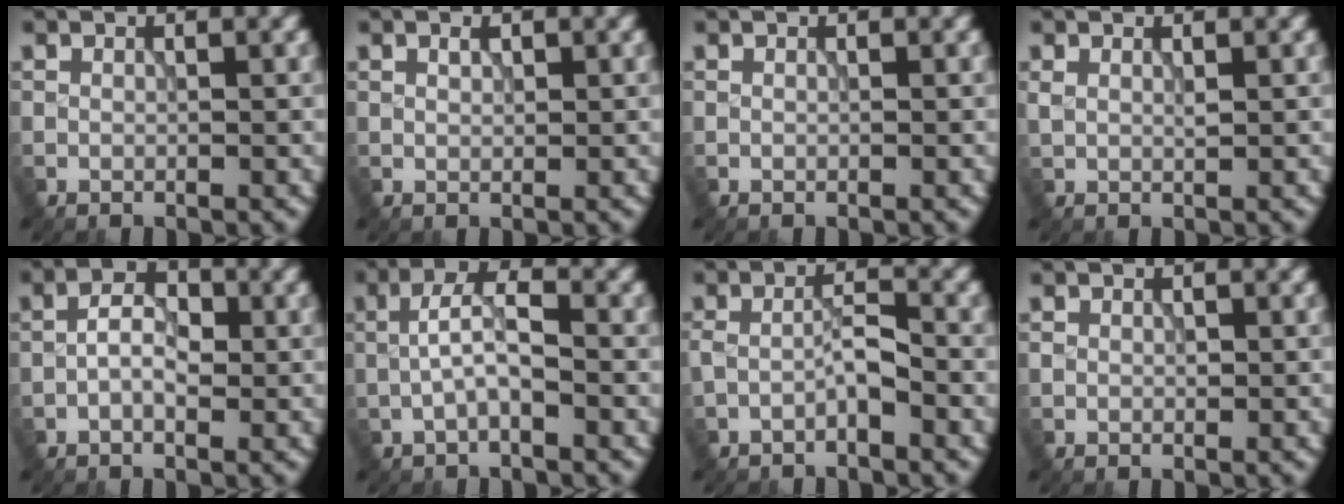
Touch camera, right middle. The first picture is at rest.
{"total": 0.8, "force": [0.4, 0.4, 0.5], "torque": [-0.011, 0.000, 0.009]}
{"total": 0.0}
{"total": 1.0, "force": [0.5, 0.5, 0.8], "torque": [-0.021, -0.002, 0.014]}
{"total": 3.0, "force": [-0.7, 1.7, 2.5], "torque": [-0.042, 0.007, -0.018]}
{"total": 3.3, "force": [-0.7, 1.2, 3.0], "torque": [-0.058, 0.010, -0.018]}
{"total": 2.0, "force": [-1.1, 0.5, 1.6], "torque": [-0.030, 0.007, -0.026]}
{"total": 0.6, "force": [0.0, 0.5, 0.4], "torque": [-0.007, -0.002, 0.001]}